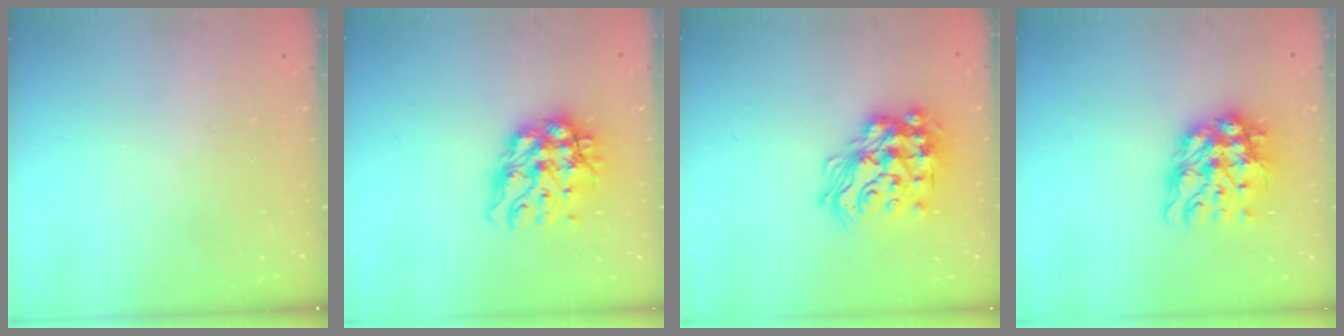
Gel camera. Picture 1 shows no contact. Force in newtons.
{"total": 15.5, "press": 15.4, "slide": 1.5}
{"total": 21.6, "press": 21.5, "slide": 1.8}
{"total": 13.0, "press": 12.9, "slide": 1.5}